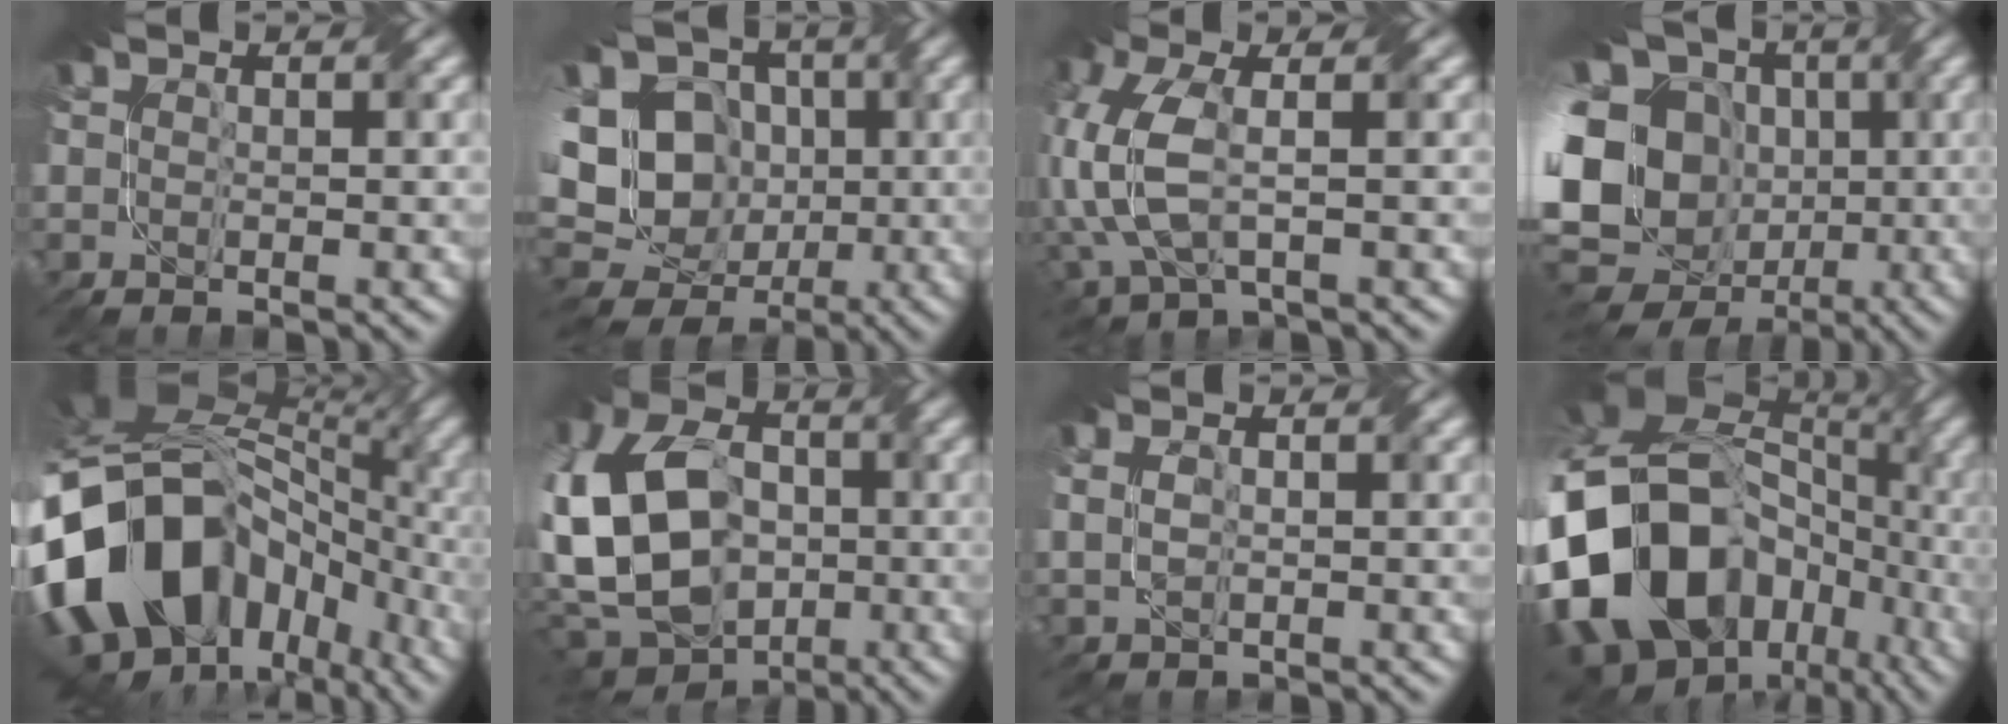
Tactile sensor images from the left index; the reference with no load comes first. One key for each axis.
{"total": 14.6, "fx": -1.0, "fy": 12.6, "fz": 7.3, "tx": -0.153, "ty": 0.020, "tz": -0.034}
{"total": 6.7, "fx": -0.7, "fy": 3.6, "fz": 5.6, "tx": -0.153, "ty": 0.001, "tz": -0.017}
{"total": 20.6, "fx": -3.3, "fy": 16.8, "fz": 11.4, "tx": -0.235, "ty": 0.008, "tz": -0.083}
{"total": 20.9, "fx": -5.3, "fy": 14.9, "fz": 13.7, "tx": -0.268, "ty": -0.006, "tz": -0.083}
{"total": 16.3, "fx": -2.9, "fy": 12.4, "fz": 10.1, "tx": -0.241, "ty": -0.004, "tz": -0.056}
{"total": 1.9, "fx": 0.4, "fy": 1.4, "fz": 1.3, "tx": -0.033, "ty": -0.002, "tz": 0.018}
{"total": 20.0, "fx": -4.8, "fy": 15.9, "fz": 11.3, "tx": -0.243, "ty": -0.009, "tz": -0.079}